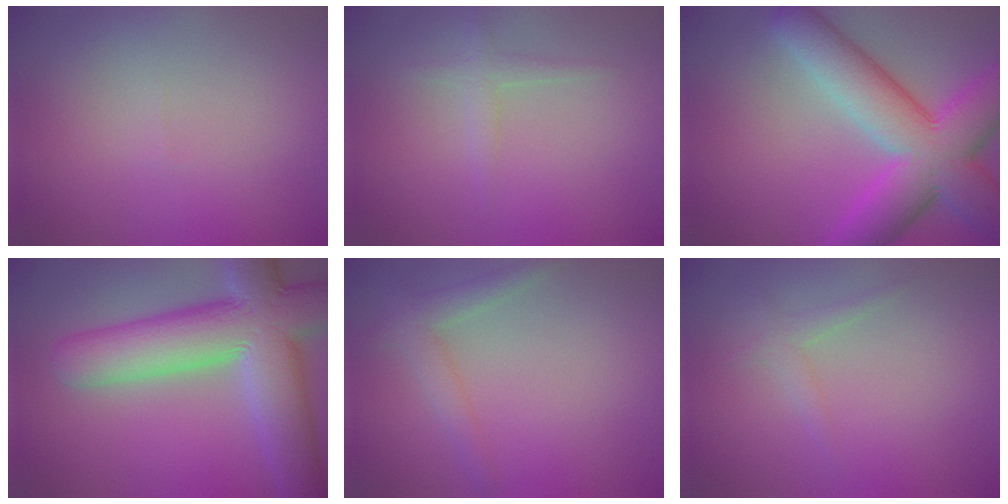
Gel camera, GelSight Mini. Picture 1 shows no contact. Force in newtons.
{"total": 1.3, "press": 1.3, "slide": 0.0}
{"total": 10.4, "press": 10.4, "slide": 0.1}
{"total": 11.8, "press": 11.8, "slide": 1.0}
{"total": 2.3, "press": 2.3, "slide": 0.1}
{"total": 1.2, "press": 1.1, "slide": 0.1}